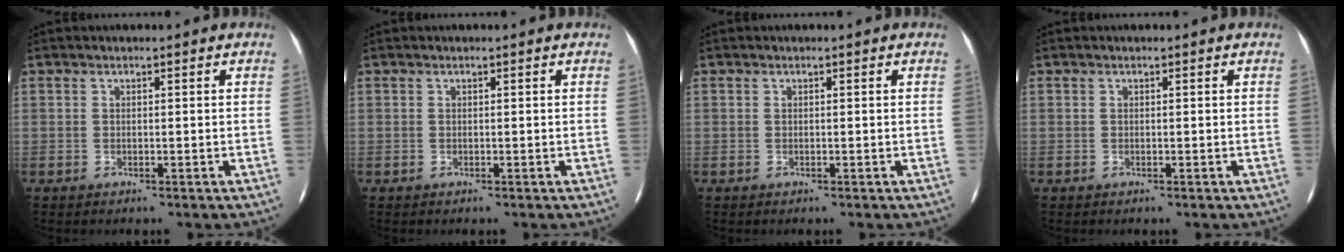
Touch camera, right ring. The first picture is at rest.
{"total": 0.0}
{"total": 0.0}
{"total": 0.0}